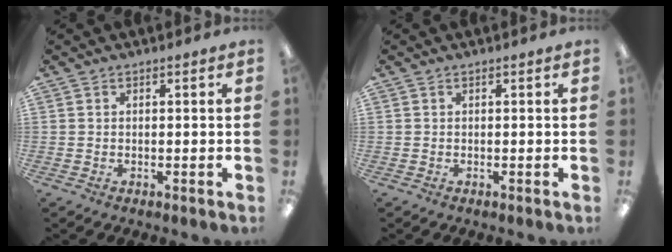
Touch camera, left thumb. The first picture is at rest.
{"total": 0.0}